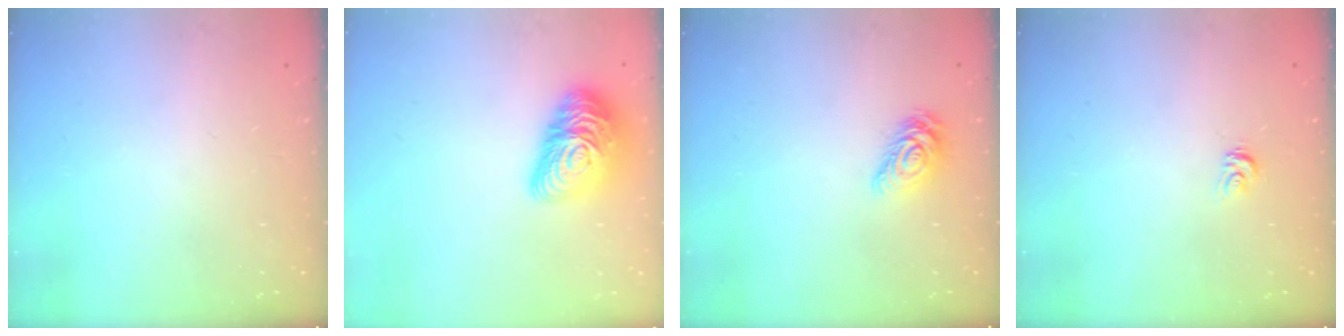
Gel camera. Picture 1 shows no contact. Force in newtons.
{"total": 16.4, "press": 16.4, "slide": 0.9}
{"total": 9.4, "press": 9.4, "slide": 0.6}
{"total": 3.3, "press": 3.3, "slide": 0.2}